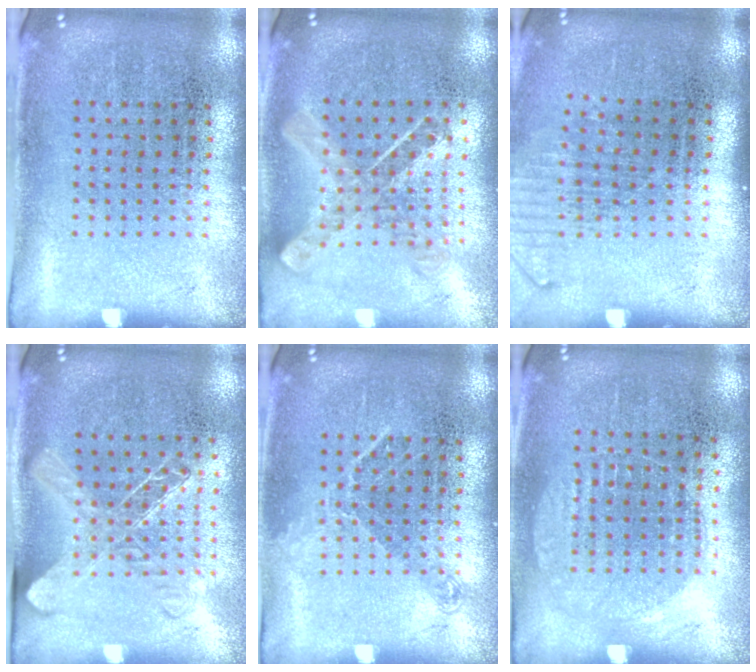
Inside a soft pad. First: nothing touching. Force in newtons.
{"total": 0.9, "press": 0.9, "slide": 0.2}
{"total": 1.3, "press": 1.1, "slide": 0.8}
{"total": 1.4, "press": 1.3, "slide": 0.6}
{"total": 1.1, "press": 0.8, "slide": 0.6}
{"total": 1.0, "press": 0.9, "slide": 0.4}